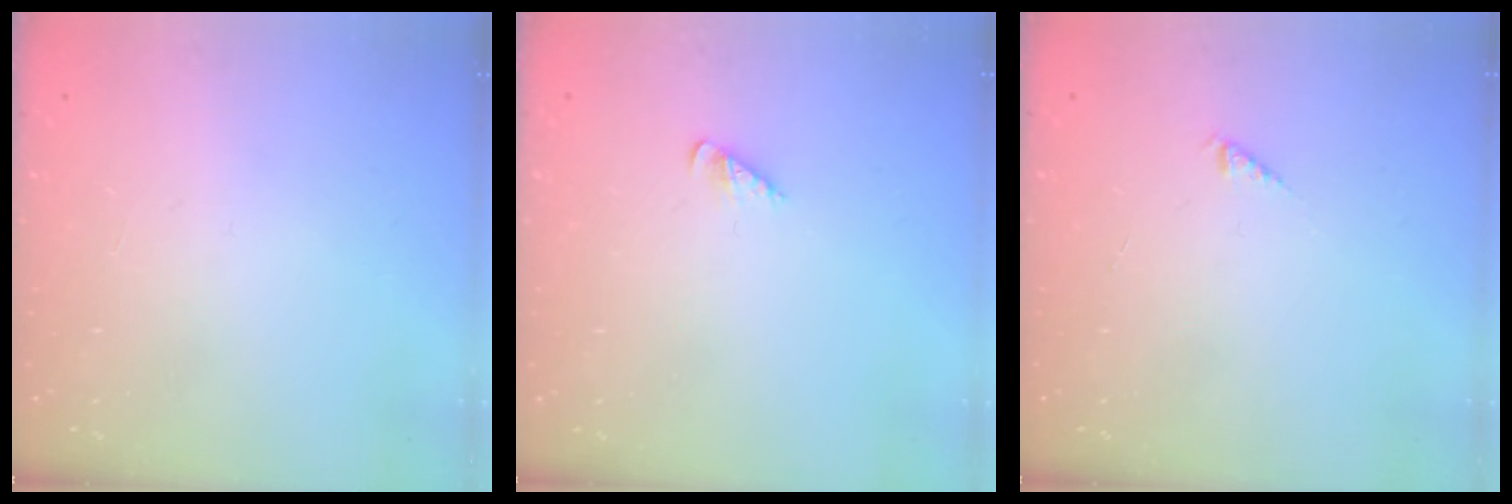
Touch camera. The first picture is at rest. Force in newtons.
{"total": 1.5, "press": 1.5, "slide": 0.3}
{"total": 0.0}